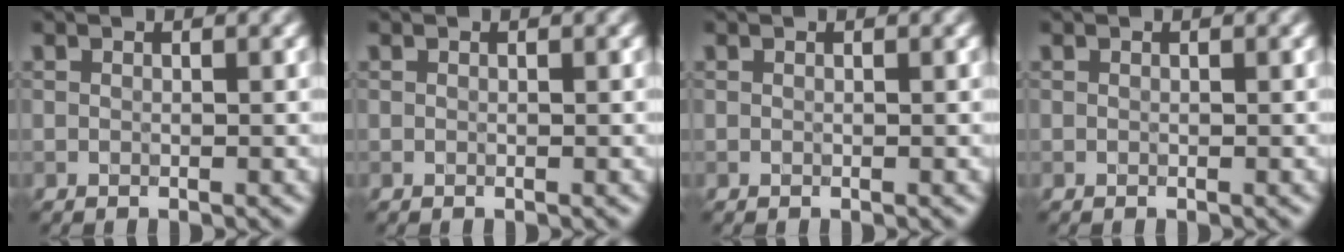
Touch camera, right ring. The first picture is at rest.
{"total": 0.0}
{"total": 0.0}
{"total": 0.0}